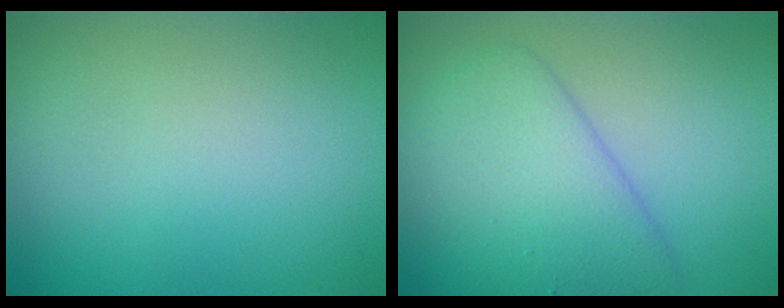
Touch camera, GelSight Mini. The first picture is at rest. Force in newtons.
{"total": 5.1, "press": 5.1, "slide": 0.3}